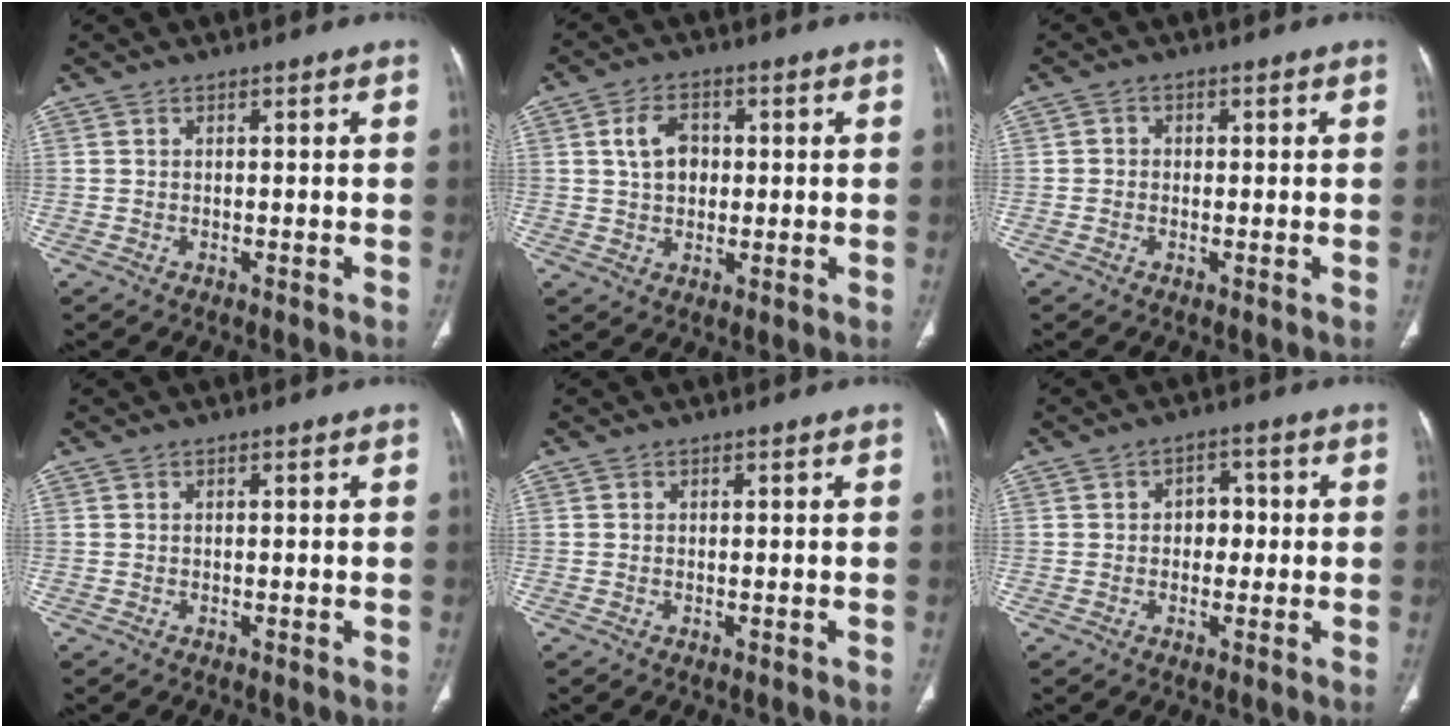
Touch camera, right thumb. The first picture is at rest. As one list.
[{"total": 6.4, "force": [1.2, 4.5, 4.3], "torque": [-0.062, 0.004, 0.021]}, {"total": 1.4, "force": [-0.1, 1.4, 0.3], "torque": [0.008, 0.005, -0.006]}, {"total": 0.0}, {"total": 0.0}, {"total": 4.2, "force": [0.0, 3.2, 2.7], "torque": [-0.012, 0.011, -0.007]}]